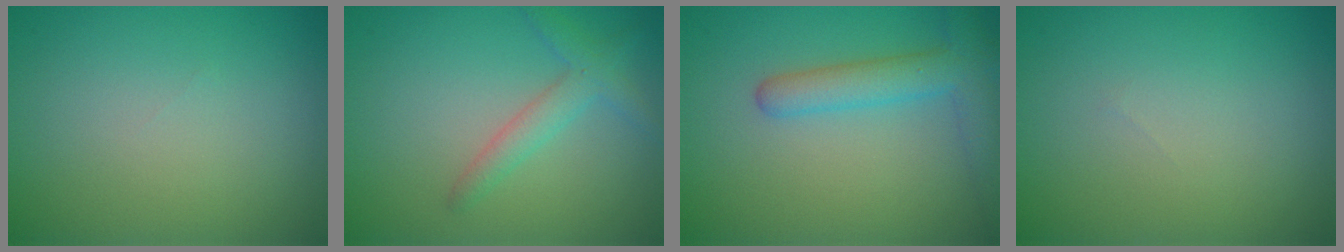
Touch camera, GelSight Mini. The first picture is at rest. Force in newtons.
{"total": 2.4, "press": 2.4, "slide": 0.1}
{"total": 4.1, "press": 4.1, "slide": 0.4}
{"total": 0.0}